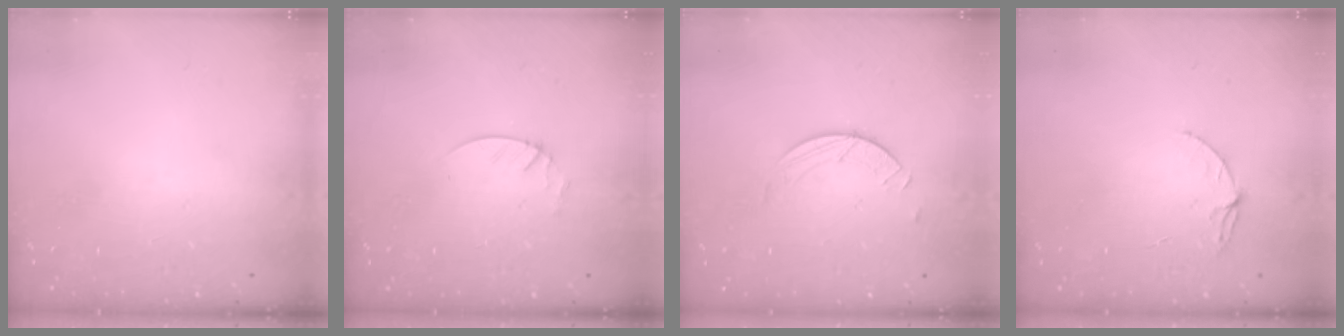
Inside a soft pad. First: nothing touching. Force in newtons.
{"total": 2.1, "press": 2.1, "slide": 0.2}
{"total": 2.6, "press": 2.6, "slide": 0.3}
{"total": 5.3, "press": 5.3, "slide": 0.5}